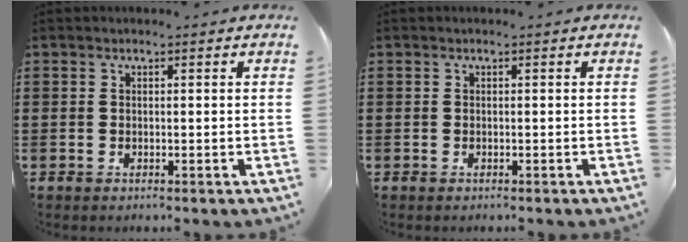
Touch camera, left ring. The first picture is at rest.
{"total": 0.0}